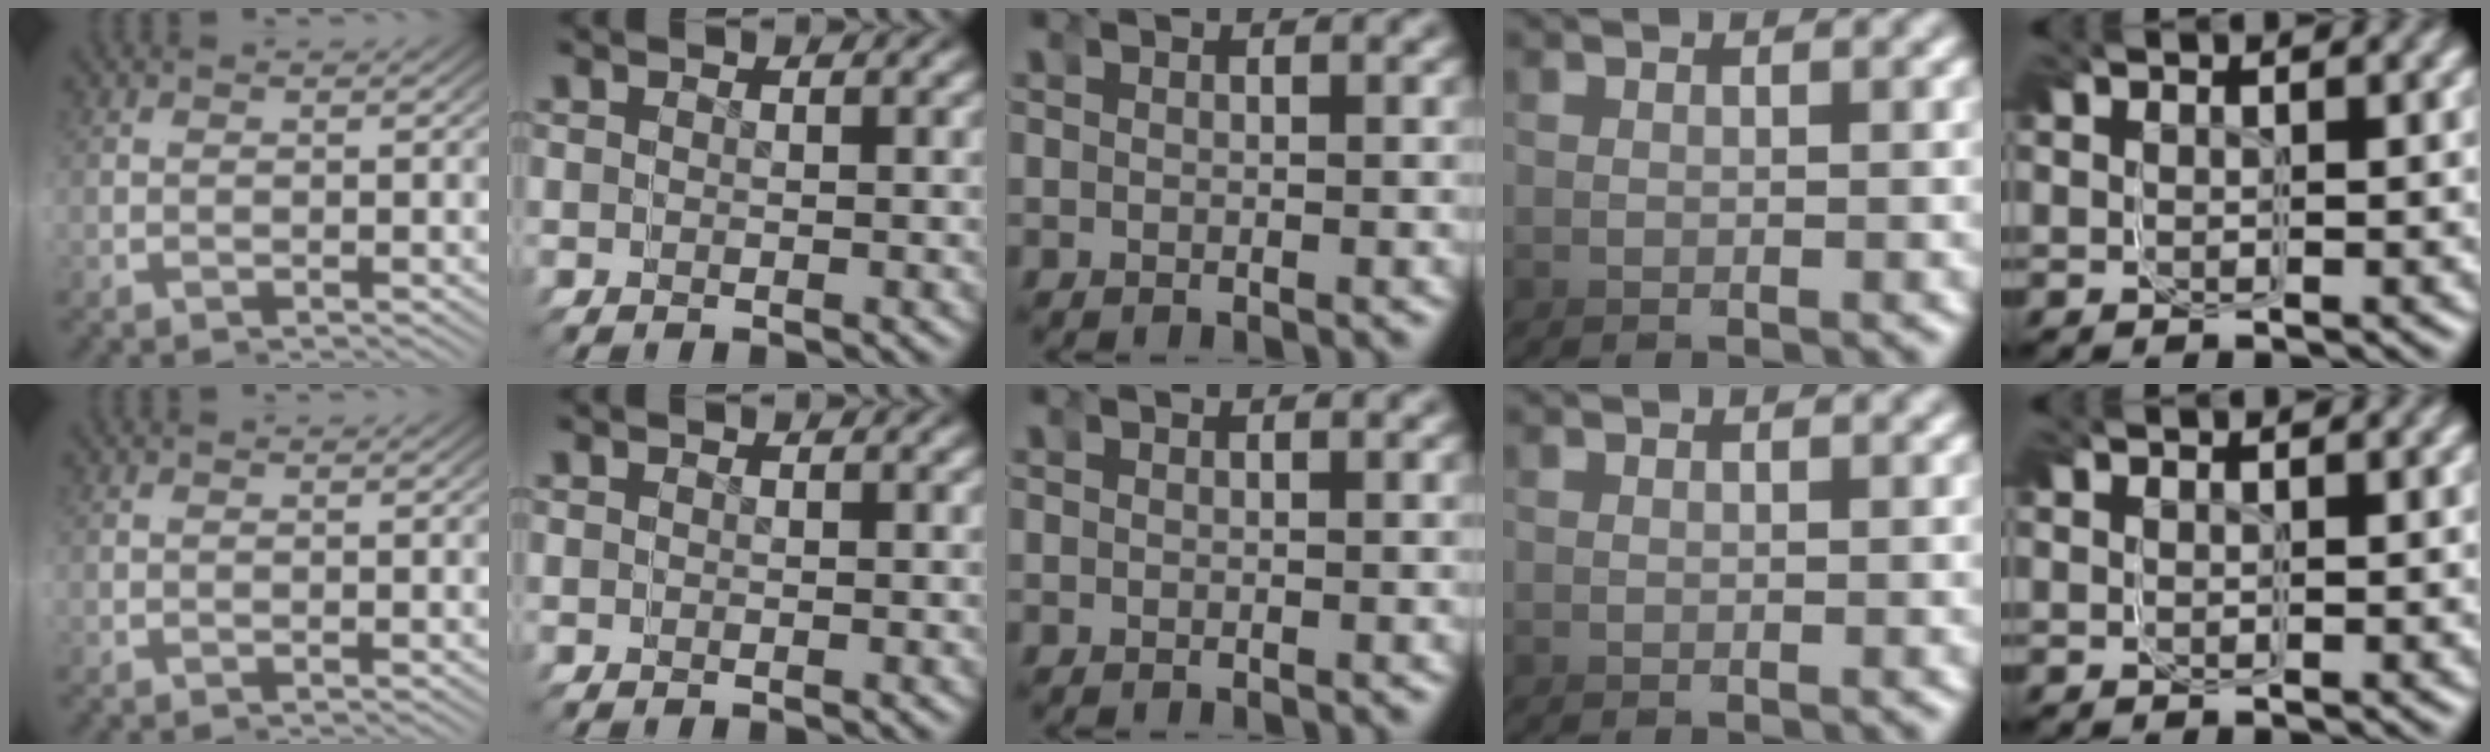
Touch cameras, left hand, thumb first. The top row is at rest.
{}